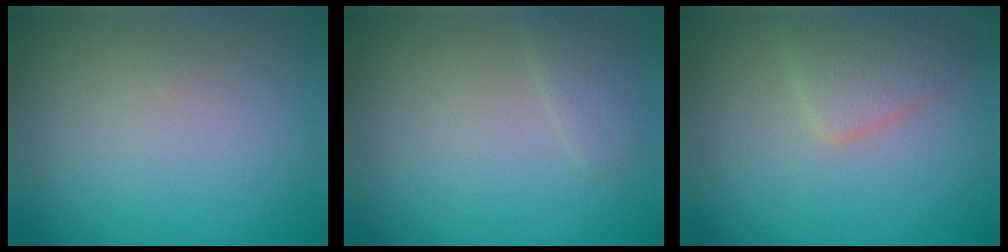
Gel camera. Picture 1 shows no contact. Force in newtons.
{"total": 1.6, "press": 1.6, "slide": 0.1}
{"total": 2.8, "press": 2.8, "slide": 0.1}